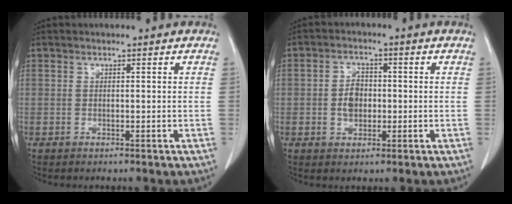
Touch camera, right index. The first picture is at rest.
{"total": 3.9, "force": [-0.6, 2.7, 2.7], "torque": [-0.049, 0.009, -0.009]}